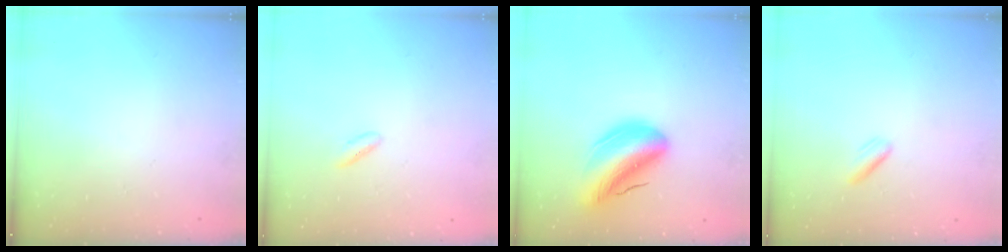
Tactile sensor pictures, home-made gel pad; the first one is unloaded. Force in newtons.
{"total": 1.8, "press": 1.6, "slide": 0.8}
{"total": 13.1, "press": 12.6, "slide": 3.7}
{"total": 2.0, "press": 1.9, "slide": 0.7}